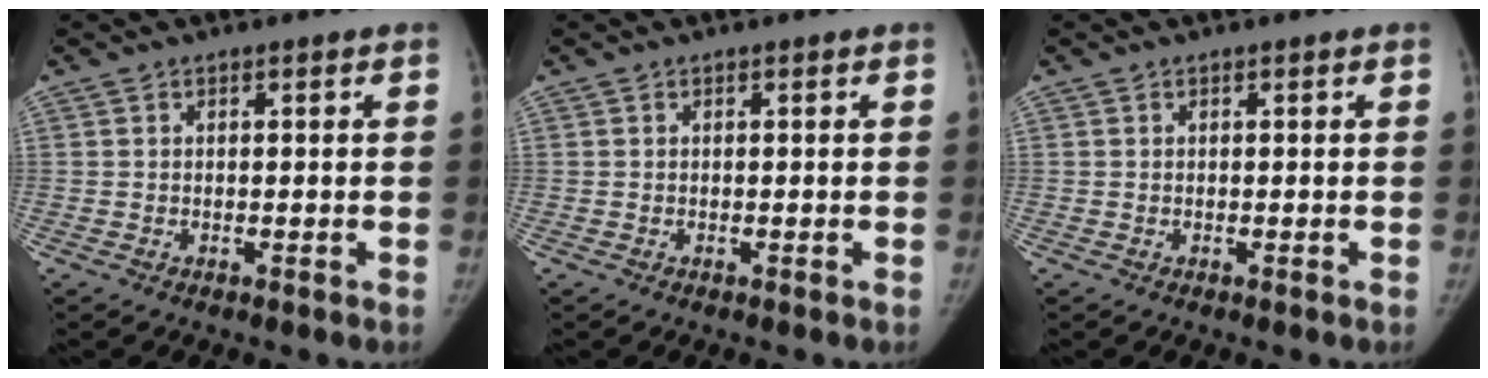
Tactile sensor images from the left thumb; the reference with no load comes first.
{"total": 0.0}
{"total": 0.0}